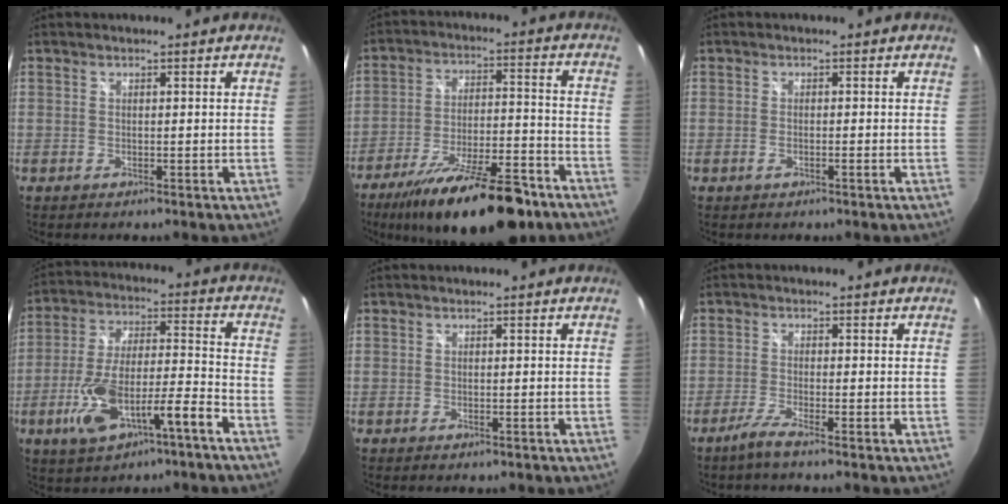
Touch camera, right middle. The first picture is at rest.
{"total": 21.7, "force": [-16.0, 6.2, 13.2], "torque": [-0.225, -0.027, -0.239]}
{"total": 1.2, "force": [-0.8, 0.2, 0.9], "torque": [-0.018, -0.001, -0.015]}
{"total": 14.7, "force": [-7.9, 3.9, 11.8], "torque": [-0.239, -0.004, -0.135]}
{"total": 0.8, "force": [-0.5, 0.4, 0.4], "torque": [-0.007, -0.004, -0.010]}
{"total": 3.4, "force": [-2.6, -0.3, 2.2], "torque": [-0.061, -0.007, -0.054]}